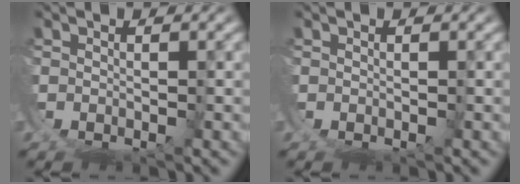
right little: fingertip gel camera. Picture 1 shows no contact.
{"total": 0.0}